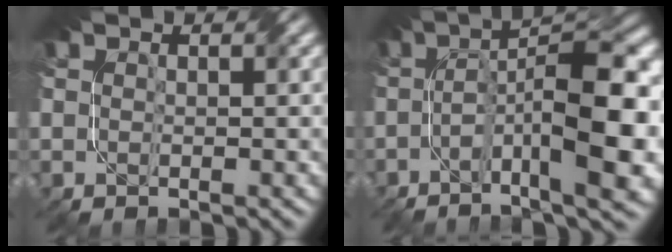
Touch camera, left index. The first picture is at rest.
{"total": 11.3, "force": [-2.7, 2.6, 10.6], "torque": [-0.161, 0.009, -0.045]}